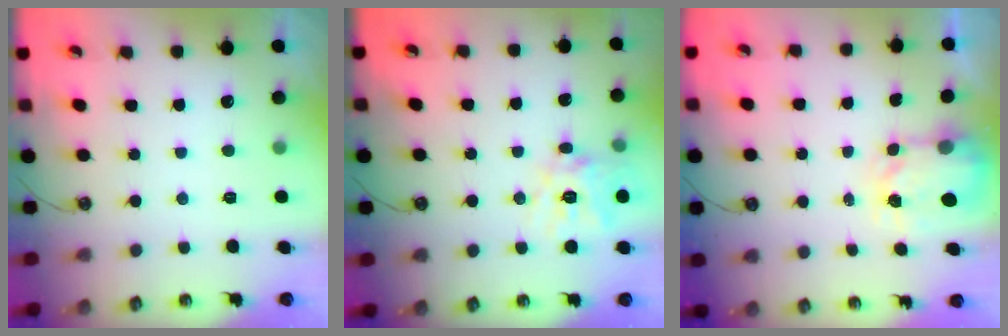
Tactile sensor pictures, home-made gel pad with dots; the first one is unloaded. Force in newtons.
{"total": 13.5, "press": 13.4, "slide": 1.7}
{"total": 3.9, "press": 3.8, "slide": 0.6}